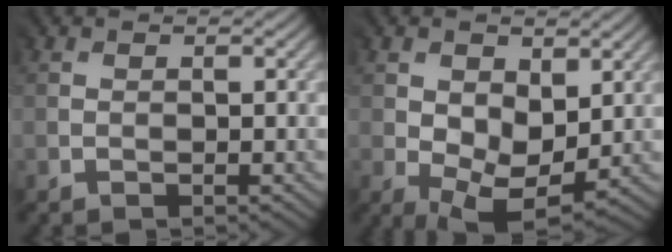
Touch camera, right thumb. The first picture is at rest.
{"total": 7.8, "force": [0.8, 5.5, 5.5], "torque": [-0.128, -0.015, 0.024]}